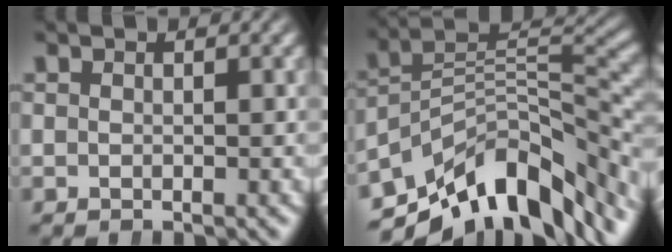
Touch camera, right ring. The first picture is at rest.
{"total": 16.0, "force": [-6.6, 9.4, 11.1], "torque": [-0.164, -0.032, -0.091]}